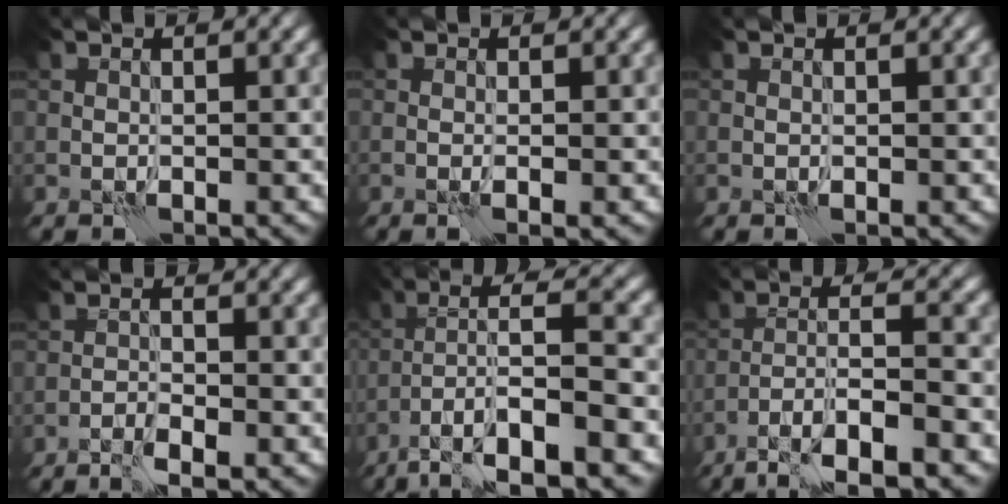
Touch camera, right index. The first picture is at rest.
{"total": 1.1, "force": [-0.2, 0.1, 1.0], "torque": [-0.017, -0.003, -0.006]}
{"total": 0.0}
{"total": 2.6, "force": [-1.6, 0.5, 2.0], "torque": [-0.042, 0.005, -0.033]}
{"total": 9.7, "force": [-4.8, 2.1, 8.2], "torque": [-0.144, 0.011, -0.086]}
{"total": 7.9, "force": [-4.9, 1.6, 5.9], "torque": [-0.099, 0.007, -0.089]}